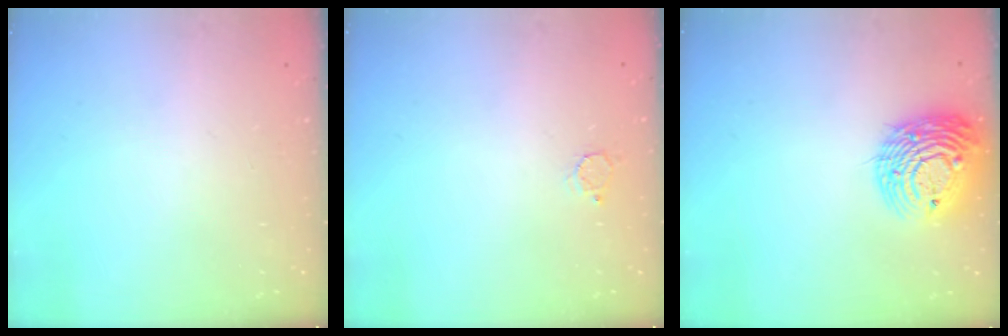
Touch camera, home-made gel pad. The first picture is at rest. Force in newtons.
{"total": 2.1, "press": 2.1, "slide": 0.2}
{"total": 14.7, "press": 14.5, "slide": 2.2}